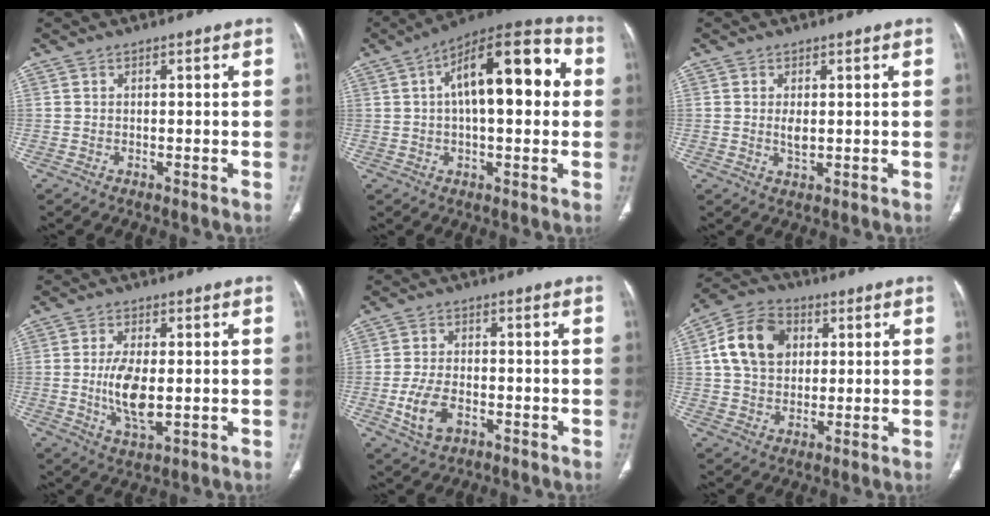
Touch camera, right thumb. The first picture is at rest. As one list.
[{"total": 18.7, "force": [3.2, 7.8, 16.7], "torque": [-0.230, 0.035, 0.039]}, {"total": 2.3, "force": [0.2, 1.1, 2.0], "torque": [-0.038, -0.005, 0.007]}, {"total": 8.6, "force": [-0.5, 3.8, 7.7], "torque": [-0.149, -0.012, -0.004]}, {"total": 6.8, "force": [-2.3, 4.0, 5.0], "torque": [-0.102, 0.009, -0.038]}, {"total": 12.8, "force": [3.0, 9.6, 8.0], "torque": [-0.126, 0.010, 0.047]}]